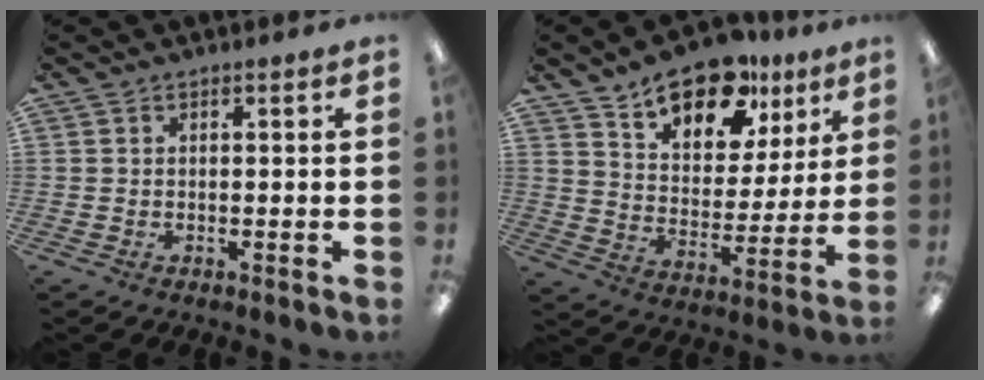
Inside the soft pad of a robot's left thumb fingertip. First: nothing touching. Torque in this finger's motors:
{"motor_torque": [0.41, 0.48, 0.38, -0.85, 0.10]}